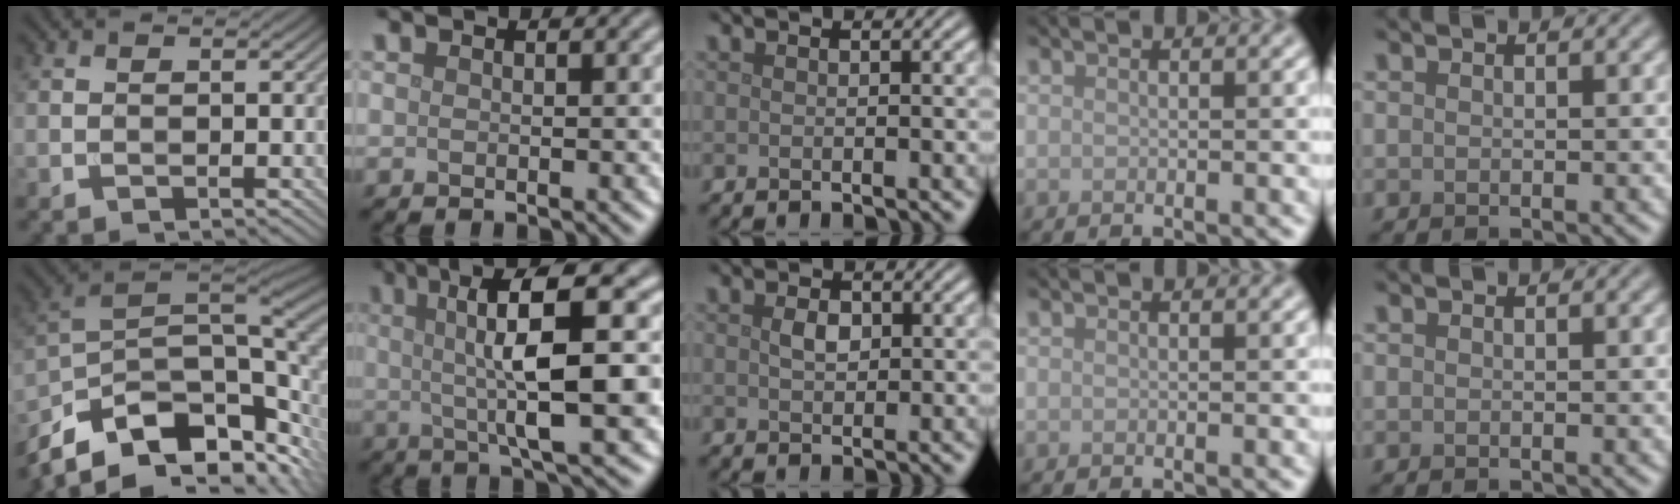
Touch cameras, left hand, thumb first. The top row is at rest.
{"thumb": {"total": 16.8, "force": [-8.7, 8.2, 11.7], "torque": [-0.240, -0.030, -0.139]}, "index": {"total": 12.2, "force": [1.8, 3.2, 11.7], "torque": [-0.156, 0.019, 0.022]}, "middle": {"total": 1.5, "force": [0.3, 1.0, 1.1], "torque": [-0.024, 0.001, 0.006]}}